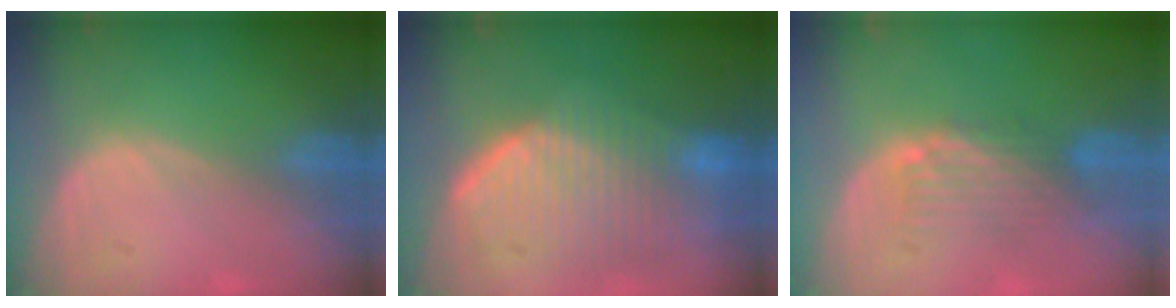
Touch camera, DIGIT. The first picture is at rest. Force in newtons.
{"total": 10.5, "press": 9.2, "slide": 5.0}
{"total": 5.0, "press": 4.3, "slide": 2.6}